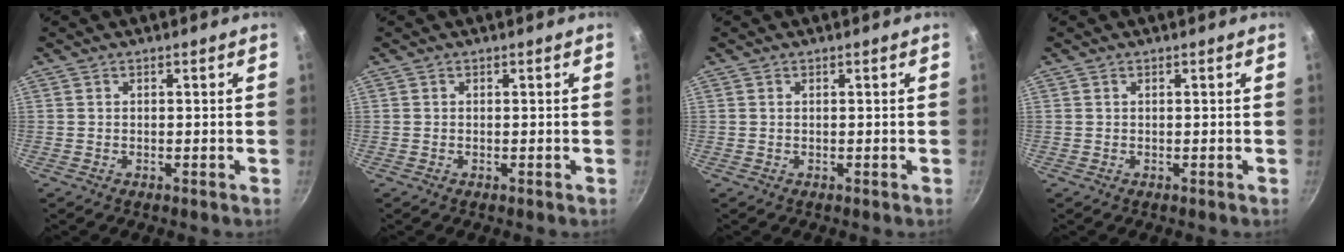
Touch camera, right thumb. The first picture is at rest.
{"total": 0.0}
{"total": 0.0}
{"total": 0.0}